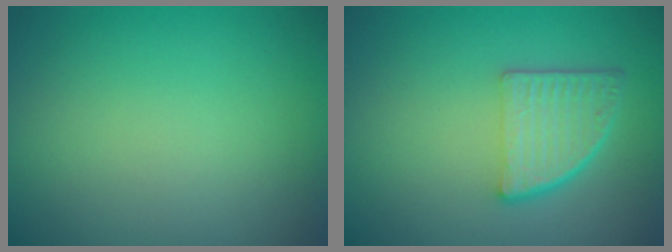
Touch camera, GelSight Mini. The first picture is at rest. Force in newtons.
{"total": 4.7, "press": 3.4, "slide": 3.3}